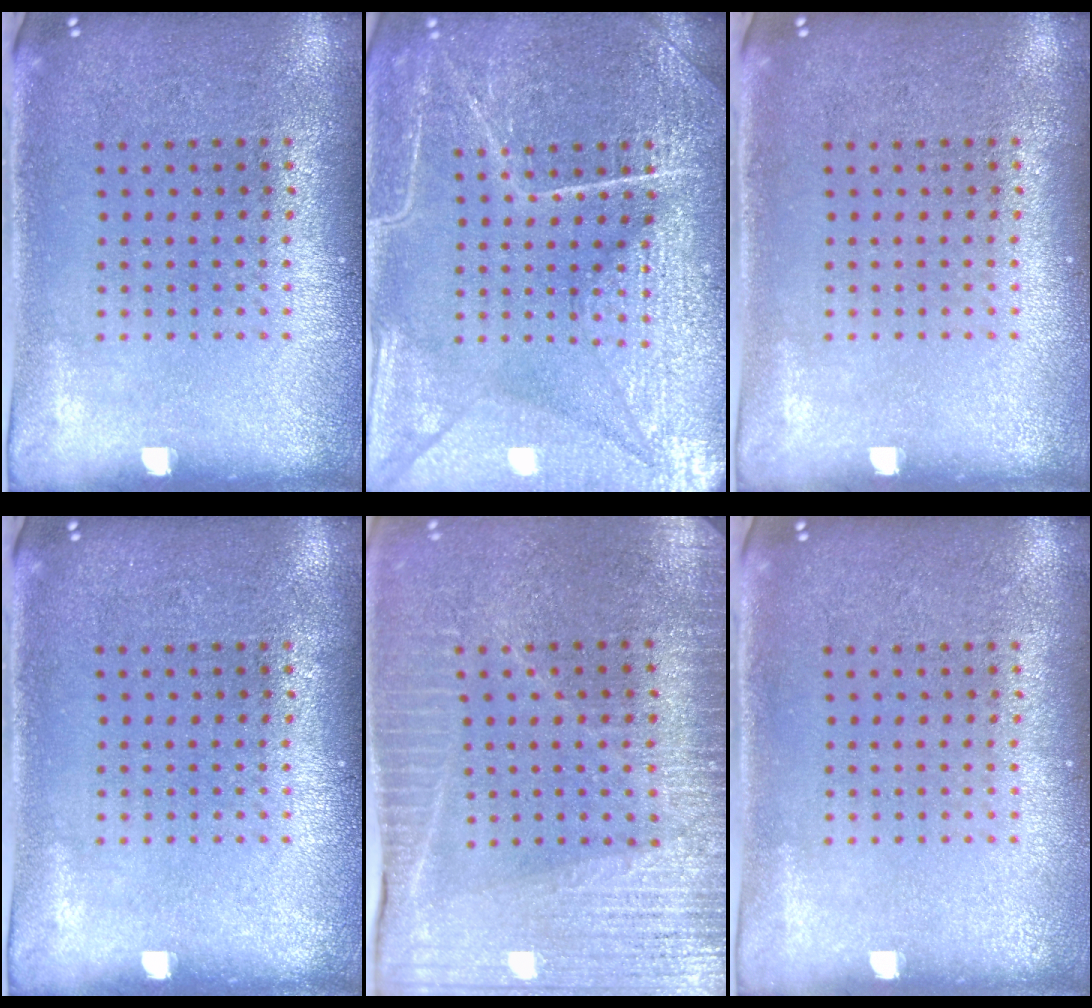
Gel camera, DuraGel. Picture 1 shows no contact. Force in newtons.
{"total": 7.2, "press": 7.1, "slide": 0.8}
{"total": 0.0}
{"total": 0.0}
{"total": 3.6, "press": 3.4, "slide": 1.1}
{"total": 0.0}